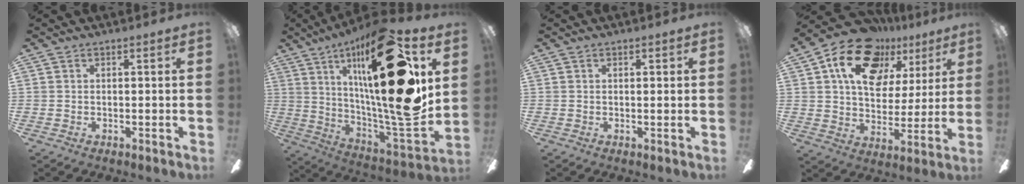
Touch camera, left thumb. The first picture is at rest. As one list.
[{"total": 30.2, "force": [10.3, 7.4, 27.4], "torque": [-0.471, -0.067, 0.158]}, {"total": 1.1, "force": [0.1, 0.4, 1.0], "torque": [-0.012, 0.000, -0.002]}, {"total": 18.5, "force": [10.4, 11.8, 9.9], "torque": [-0.168, -0.040, 0.187]}]